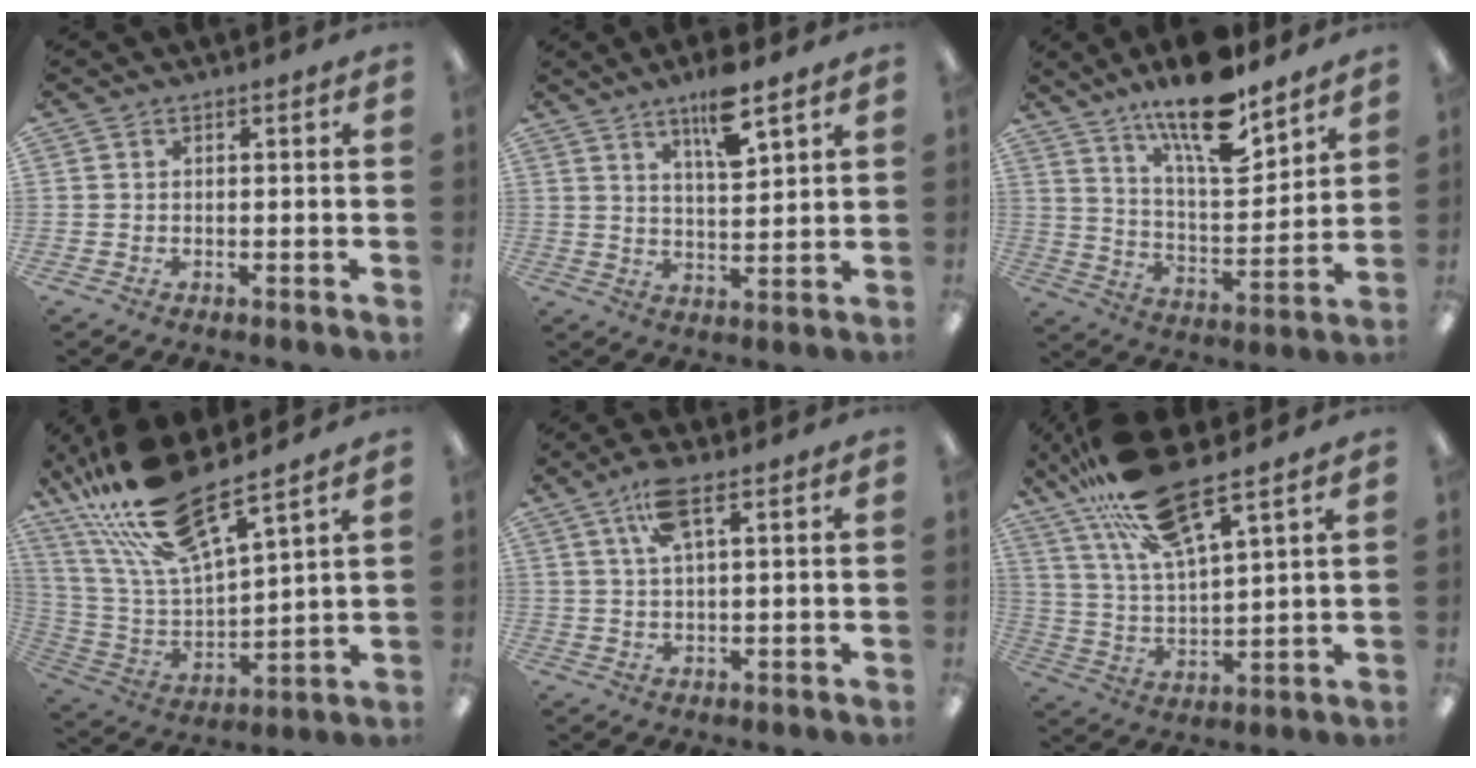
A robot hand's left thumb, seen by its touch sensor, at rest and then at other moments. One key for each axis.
{"total": 9.4, "fx": 6.3, "fy": 2.4, "fz": 6.5, "tx": -0.102, "ty": -0.033, "tz": 0.102}
{"total": 17.3, "fx": 12.8, "fy": 5.1, "fz": 10.4, "tx": -0.168, "ty": -0.081, "tz": 0.212}
{"total": 21.7, "fx": 17.2, "fy": 5.2, "fz": 12.2, "tx": -0.256, "ty": -0.100, "tz": 0.298}
{"total": 8.1, "fx": 4.1, "fy": 2.6, "fz": 6.4, "tx": -0.127, "ty": 0.006, "tz": 0.070}
{"total": 18.8, "fx": 13.5, "fy": 4.8, "fz": 12.1, "tx": -0.234, "ty": -0.059, "tz": 0.234}